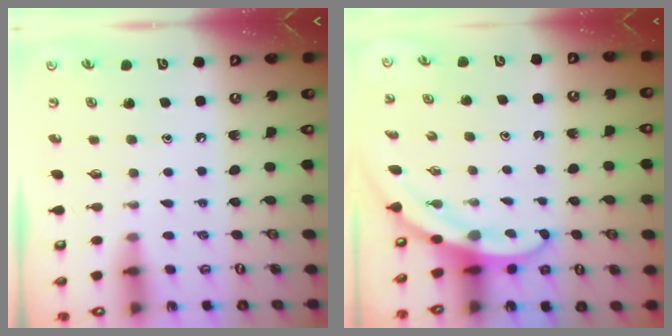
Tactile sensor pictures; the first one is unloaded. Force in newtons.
{"total": 2.9, "press": 2.9, "slide": 0.1}